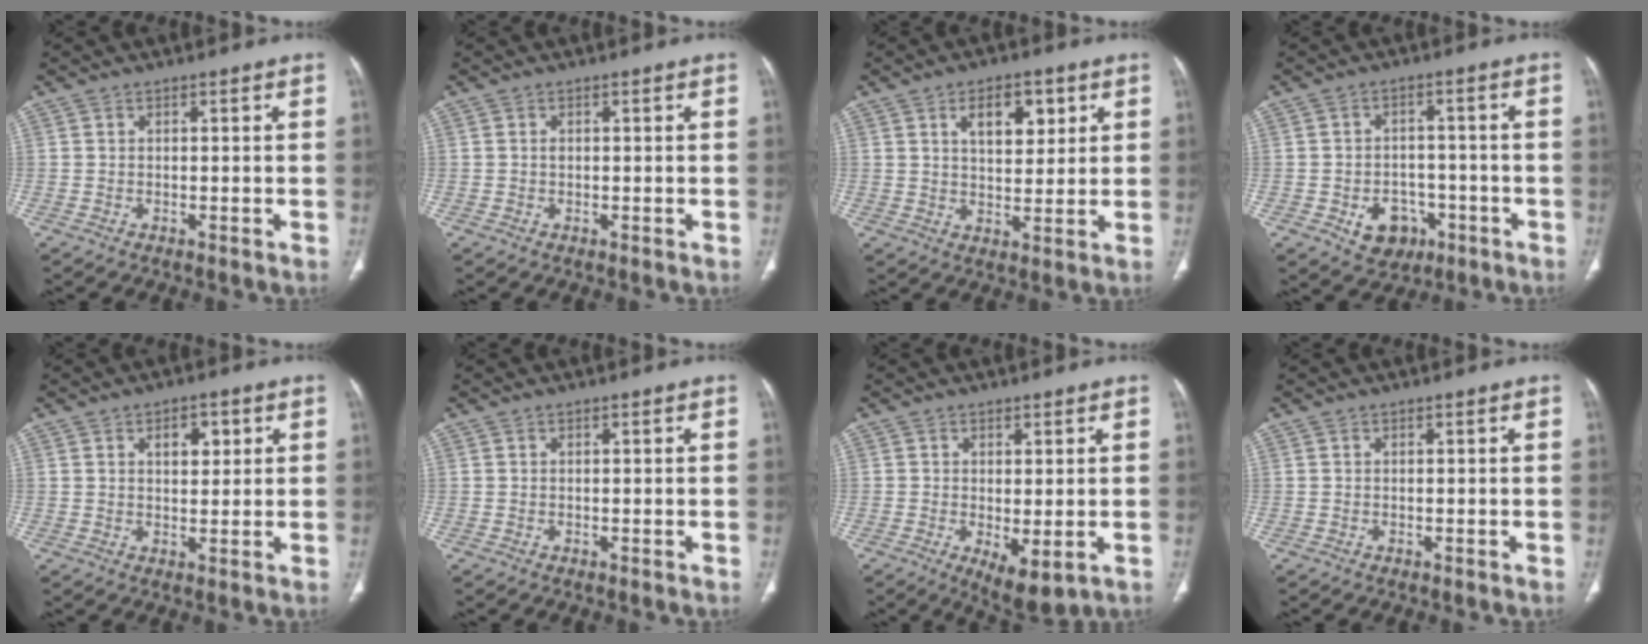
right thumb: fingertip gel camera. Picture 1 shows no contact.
{"total": 0.5, "force": [0.0, 0.4, 0.3], "torque": [-0.005, 0.001, 0.000]}
{"total": 8.3, "force": [3.6, 4.5, 6.0], "torque": [-0.067, -0.017, 0.056]}
{"total": 7.7, "force": [-3.1, 6.1, 3.7], "torque": [-0.025, 0.027, -0.036]}
{"total": 4.7, "force": [1.8, 2.7, 3.3], "torque": [-0.031, -0.006, 0.027]}
{"total": 0.0}
{"total": 6.2, "force": [-1.4, 2.7, 5.4], "torque": [-0.084, -0.019, -0.011]}
{"total": 0.0}